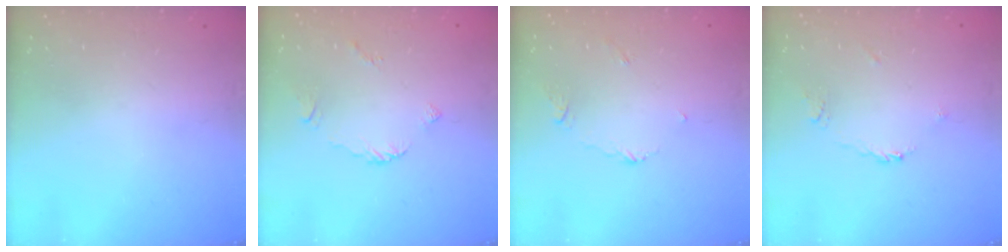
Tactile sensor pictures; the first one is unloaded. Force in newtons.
{"total": 3.0, "press": 3.0, "slide": 0.4}
{"total": 4.0, "press": 4.0, "slide": 0.7}
{"total": 3.7, "press": 3.7, "slide": 0.8}